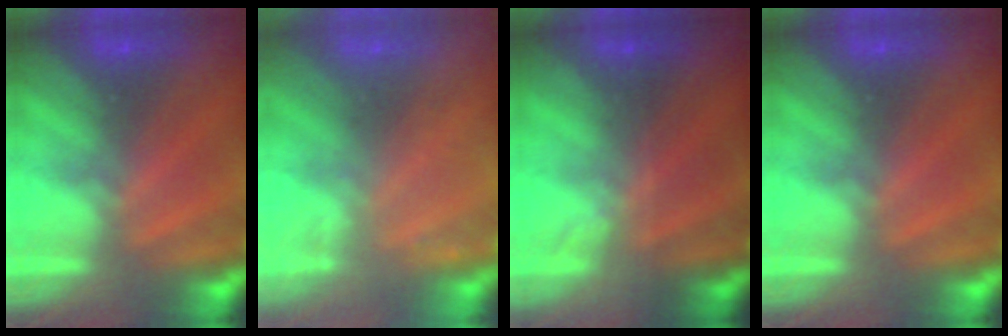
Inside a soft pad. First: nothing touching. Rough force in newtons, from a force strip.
{"total": 2.3}
{"total": 1.6}
{"total": 0.0}